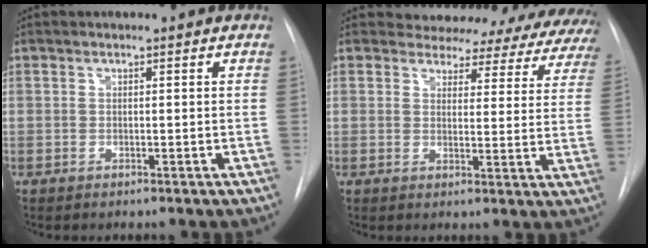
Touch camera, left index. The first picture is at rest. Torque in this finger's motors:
{"motor_torque": [0.48, -1.10, 0.22, -0.01]}